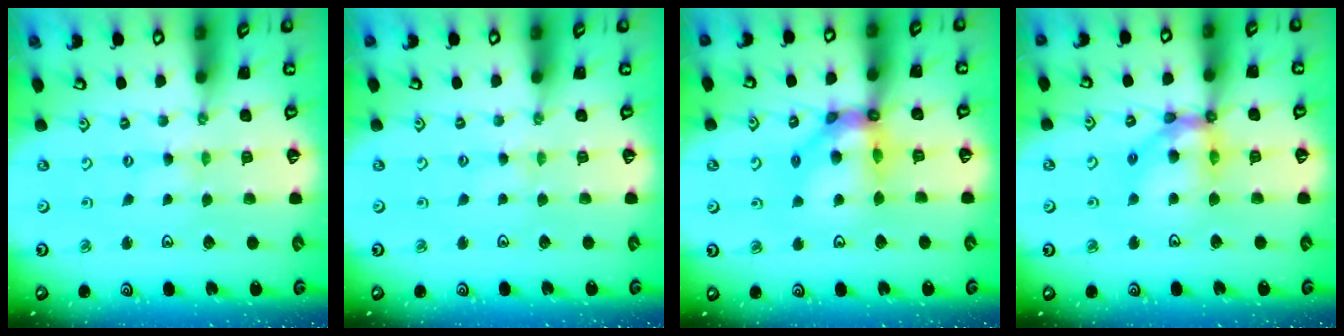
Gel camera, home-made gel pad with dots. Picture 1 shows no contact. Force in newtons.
{"total": 2.6, "press": 2.6, "slide": 0.4}
{"total": 12.2, "press": 12.1, "slide": 1.8}
{"total": 12.6, "press": 12.5, "slide": 1.5}